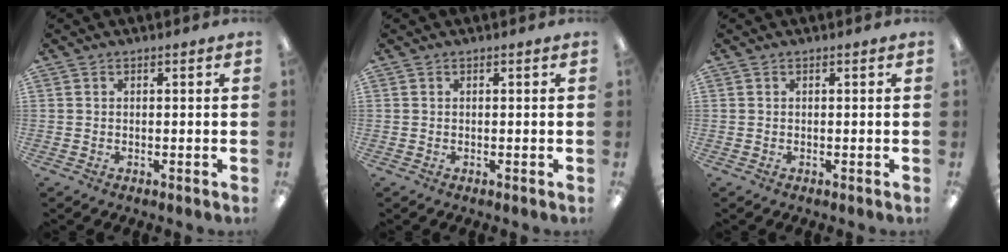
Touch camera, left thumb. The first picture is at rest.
{"total": 0.0}
{"total": 0.0}